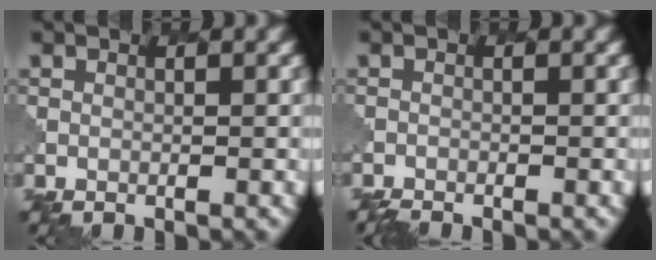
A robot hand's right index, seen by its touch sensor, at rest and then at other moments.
{"total": 1.6, "force": [-1.6, 0.2, 0.2], "torque": [-0.004, -0.006, -0.027]}